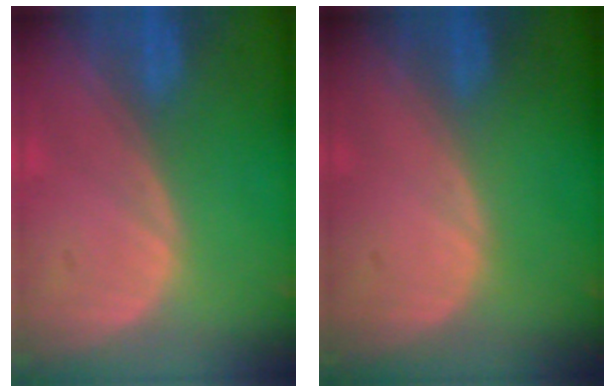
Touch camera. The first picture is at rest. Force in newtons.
{"total": 0.0}